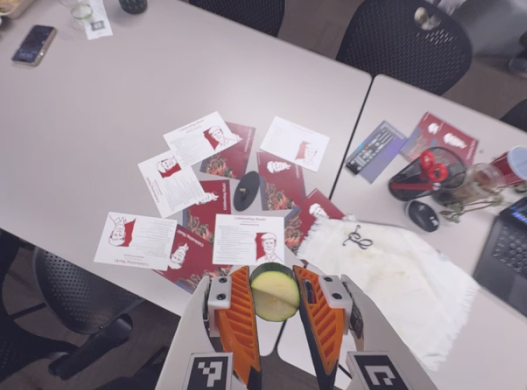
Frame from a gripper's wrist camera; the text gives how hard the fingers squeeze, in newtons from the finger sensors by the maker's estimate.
{"total": 11.7, "left": 11.7, "right": 11.8}